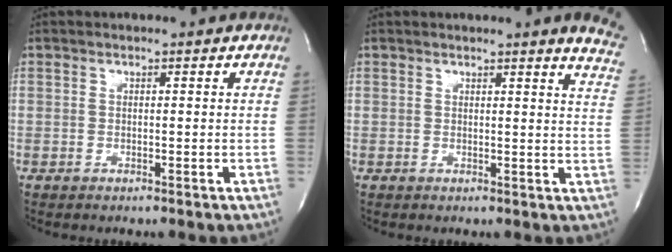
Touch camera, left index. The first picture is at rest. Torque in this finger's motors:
{"motor_torque": [0.21, -0.23, 0.28, 0.01]}